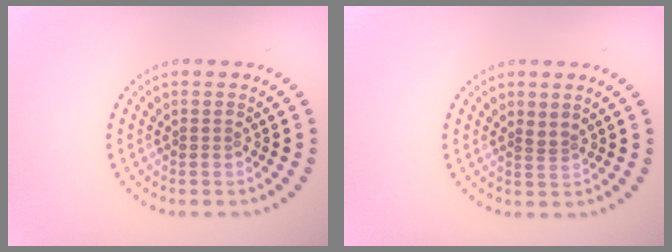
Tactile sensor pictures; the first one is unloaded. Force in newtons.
{"total": 0.8, "press": 0.4, "slide": 0.6}